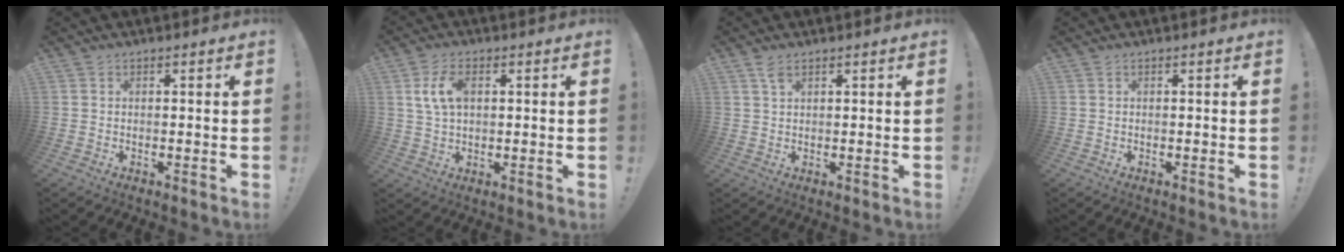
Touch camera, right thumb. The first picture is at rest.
{"total": 7.8, "force": [2.0, 4.5, 6.1], "torque": [-0.111, 0.004, 0.037]}
{"total": 2.9, "force": [1.8, 1.2, 2.0], "torque": [-0.036, -0.004, 0.032]}
{"total": 0.0}